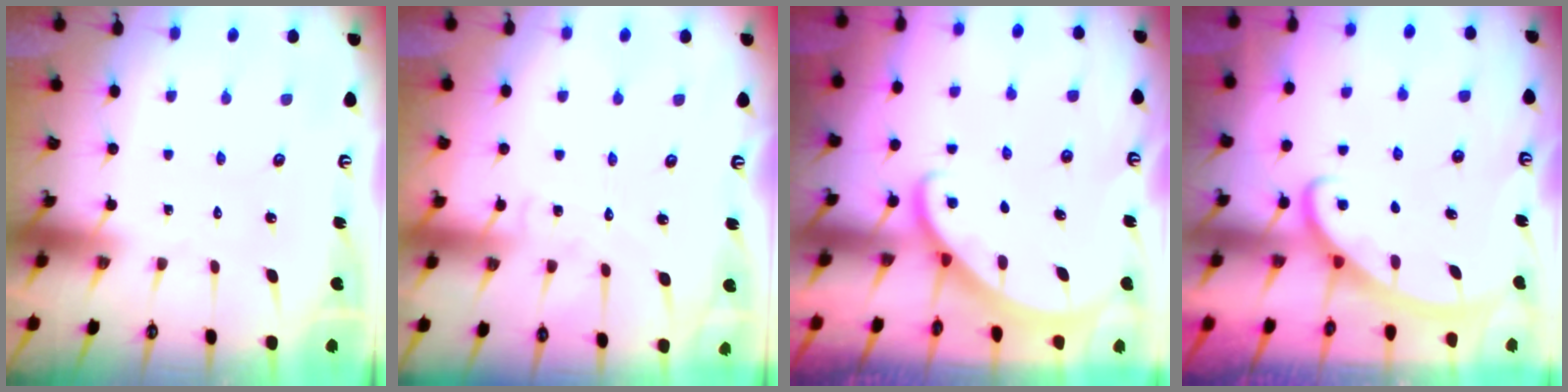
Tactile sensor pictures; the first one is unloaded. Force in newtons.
{"total": 5.8, "press": 5.8, "slide": 0.6}
{"total": 1.7, "press": 1.7, "slide": 0.1}
{"total": 2.8, "press": 2.8, "slide": 0.4}